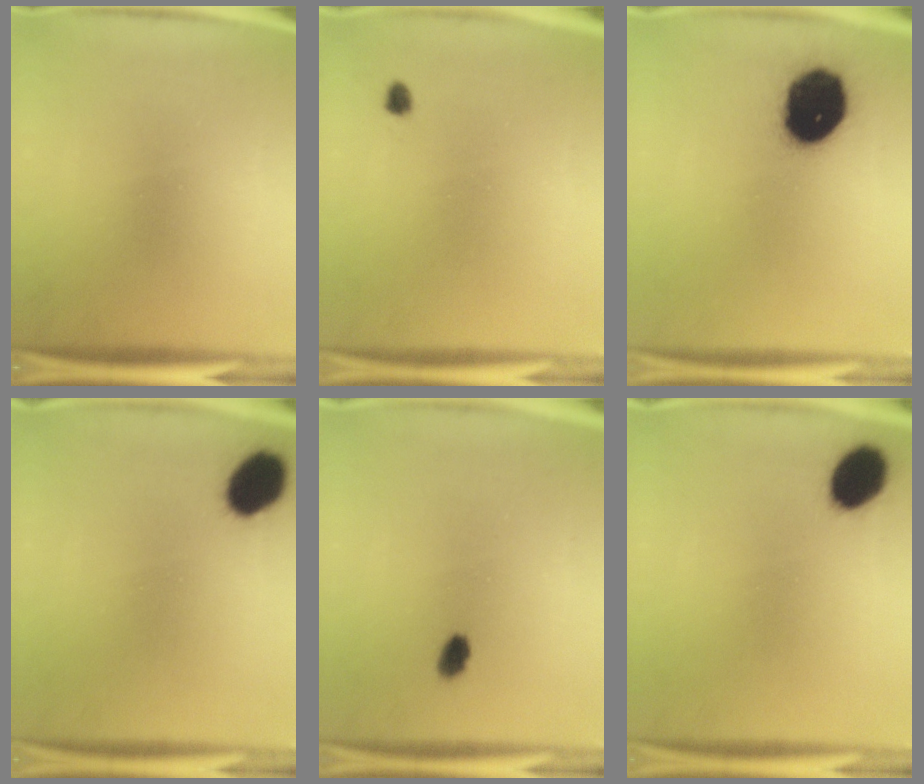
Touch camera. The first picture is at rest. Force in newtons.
{"total": 1.0}
{"total": 18.8}
{"total": 9.0}
{"total": 2.3}
{"total": 8.3}